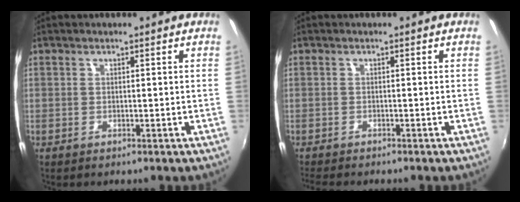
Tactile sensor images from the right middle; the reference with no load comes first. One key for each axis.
{"total": 3.1, "fx": -2.8, "fy": 0.5, "fz": 1.2, "tx": -0.031, "ty": -0.019, "tz": -0.053}